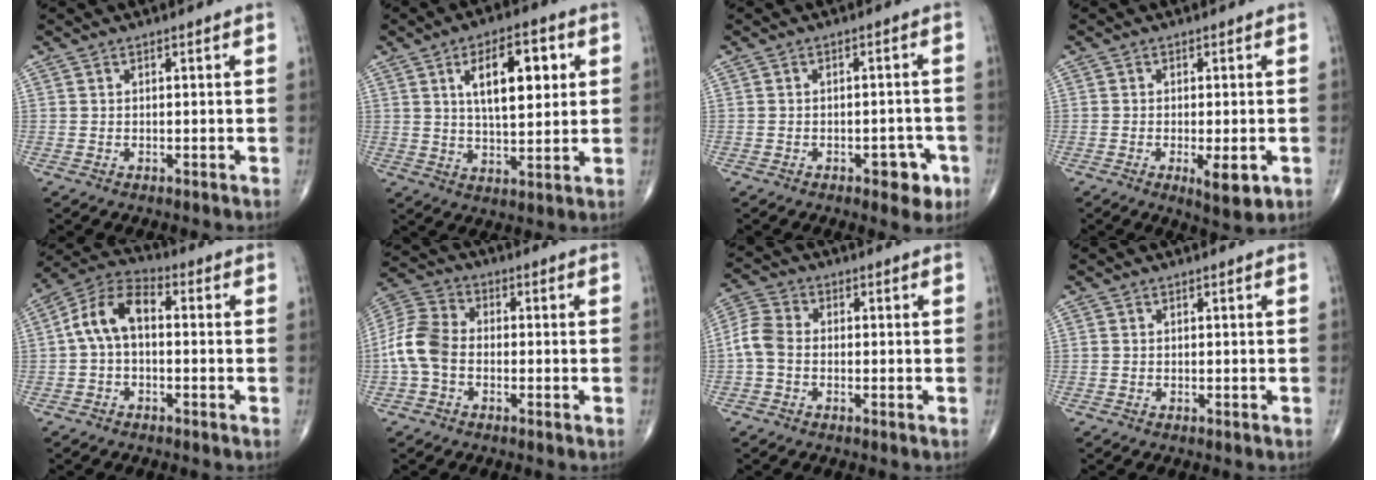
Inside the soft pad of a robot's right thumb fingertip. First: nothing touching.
{"total": 12.5, "force": [3.8, 5.4, 10.6], "torque": [-0.145, -0.010, 0.062]}
{"total": 5.2, "force": [-2.5, 2.7, 3.6], "torque": [-0.022, 0.015, -0.030]}
{"total": 5.7, "force": [-1.8, 1.8, 5.1], "torque": [-0.074, -0.012, -0.024]}
{"total": 9.3, "force": [0.0, 5.3, 7.6], "torque": [-0.140, 0.032, -0.013]}
{"total": 9.0, "force": [-1.8, 6.3, 6.1], "torque": [-0.128, 0.026, -0.050]}
{"total": 5.4, "force": [-0.9, 3.9, 3.7], "torque": [-0.078, 0.014, -0.032]}
{"total": 0.0}